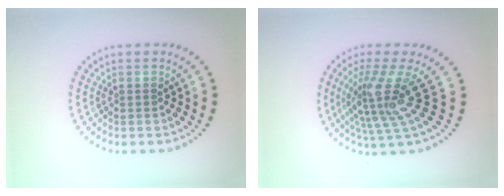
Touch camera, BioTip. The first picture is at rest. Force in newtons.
{"total": 4.7, "press": 3.2, "slide": 3.5}